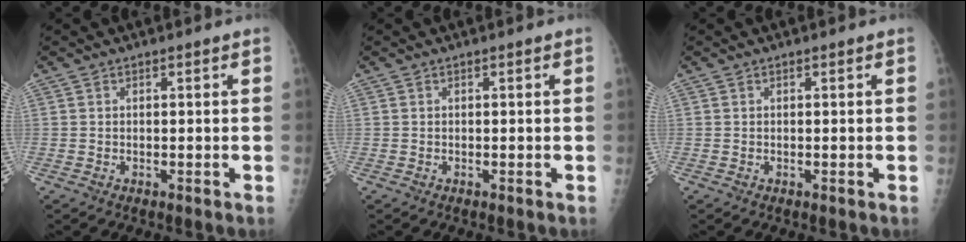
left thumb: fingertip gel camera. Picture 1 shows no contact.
{"total": 0.0}
{"total": 0.0}